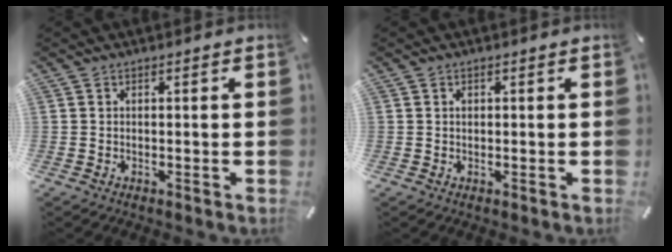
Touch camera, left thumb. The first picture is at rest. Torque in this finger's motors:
{"motor_torque": [0.01, 0.33, 0.04, -0.01, 0.00]}